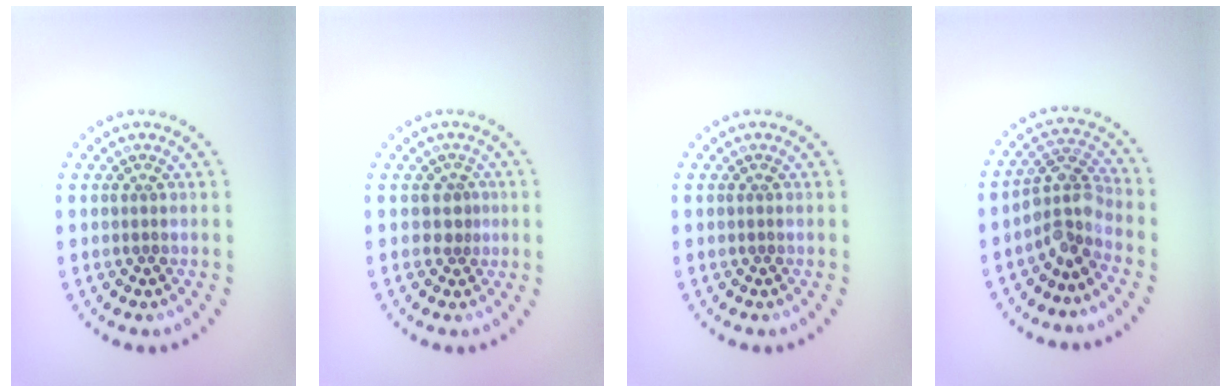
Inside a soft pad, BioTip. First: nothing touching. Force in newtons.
{"total": 1.3, "press": 0.8, "slide": 0.9}
{"total": 0.0}
{"total": 3.4, "press": 2.4, "slide": 2.3}